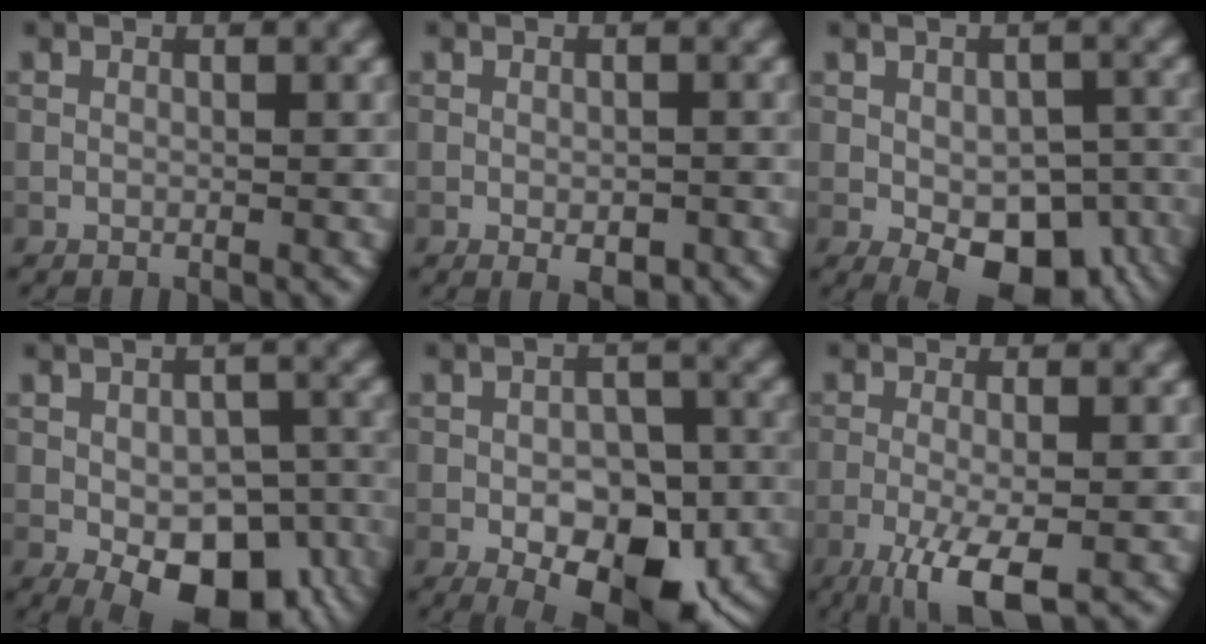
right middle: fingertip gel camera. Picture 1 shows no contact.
{"total": 1.9, "force": [-0.8, 0.9, 1.5], "torque": [-0.021, -0.003, -0.009]}
{"total": 9.3, "force": [-4.0, 4.8, 6.9], "torque": [-0.106, -0.025, -0.046]}
{"total": 10.9, "force": [-4.9, 5.5, 8.0], "torque": [-0.118, -0.026, -0.056]}
{"total": 9.0, "force": [-3.5, 4.8, 6.8], "torque": [-0.104, -0.013, -0.048]}
{"total": 5.9, "force": [-2.9, 1.5, 4.9], "torque": [-0.096, -0.006, -0.056]}